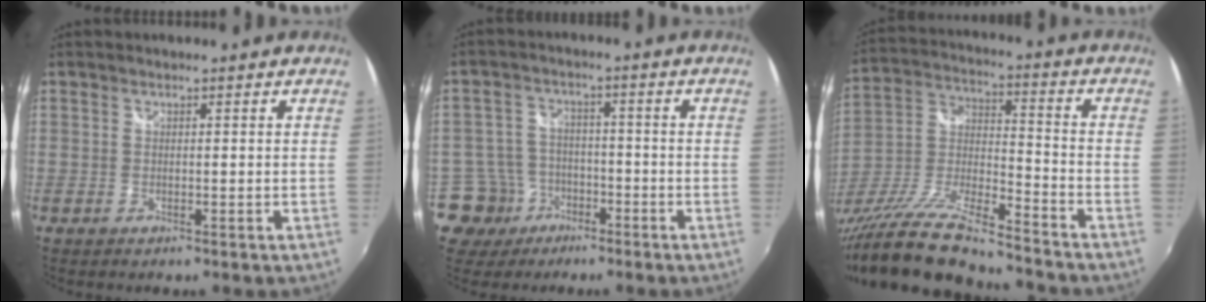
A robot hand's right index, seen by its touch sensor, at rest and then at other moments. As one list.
[{"total": 8.0, "force": [-4.4, 6.7, 0.6], "torque": [-0.032, 0.024, -0.071]}, {"total": 18.6, "force": [-15.1, 2.6, 10.6], "torque": [-0.209, -0.026, -0.273]}]